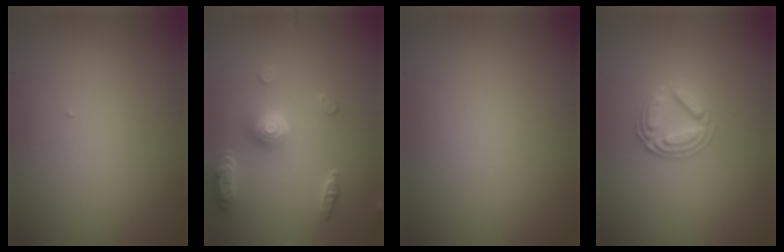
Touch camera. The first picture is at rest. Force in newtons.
{"total": 4.5, "press": 3.8, "slide": 2.5}
{"total": 0.0}
{"total": 2.6, "press": 2.5, "slide": 0.6}